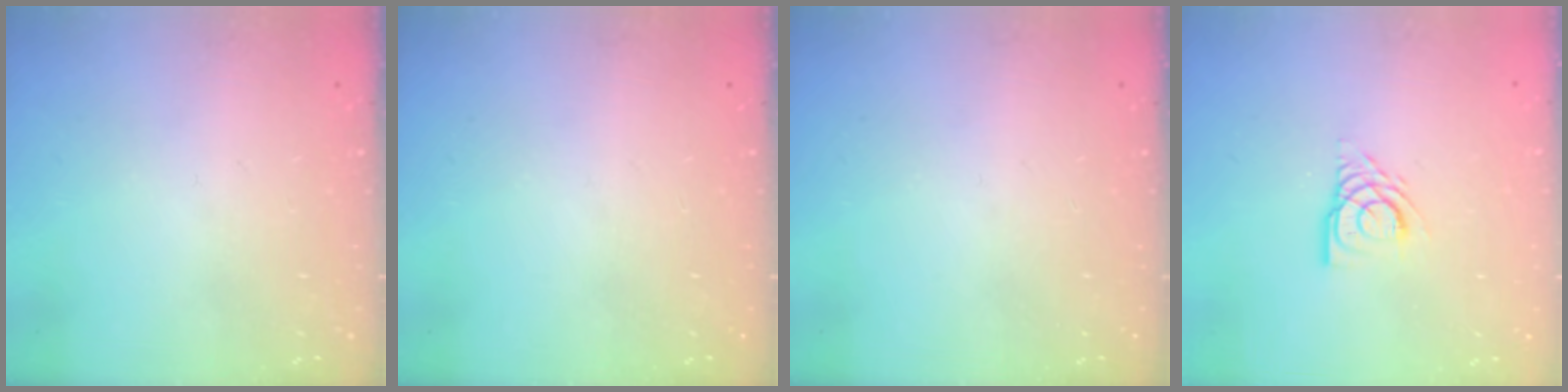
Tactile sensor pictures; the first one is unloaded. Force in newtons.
{"total": 0.0}
{"total": 0.0}
{"total": 6.1, "press": 6.0, "slide": 0.5}